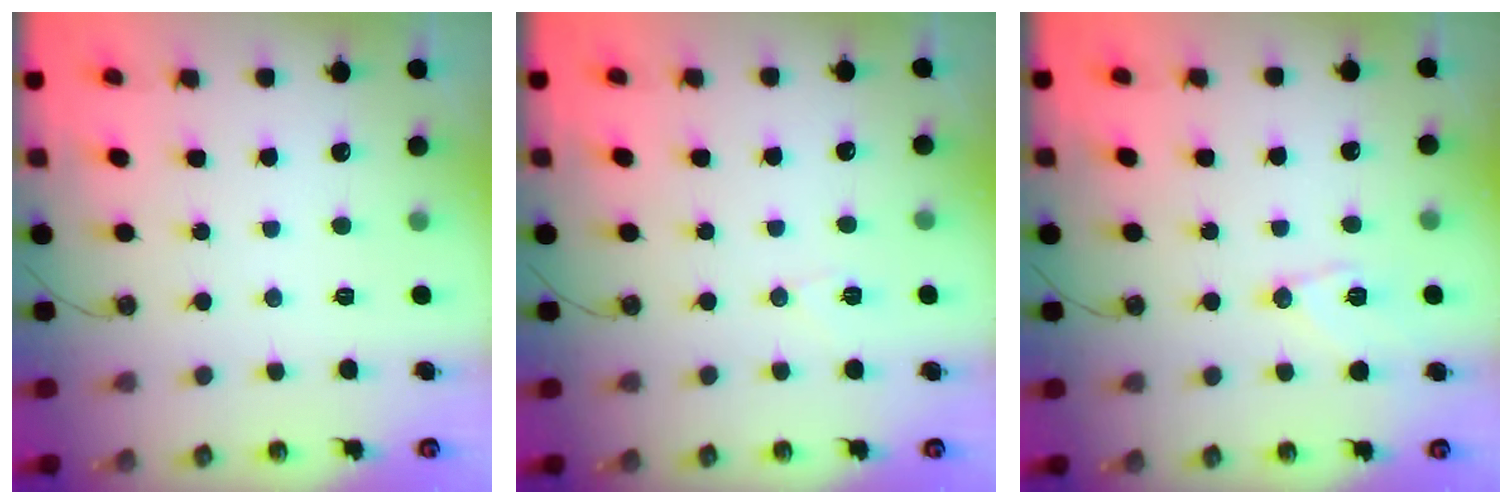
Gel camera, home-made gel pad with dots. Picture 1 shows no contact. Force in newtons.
{"total": 5.8, "press": 5.6, "slide": 1.5}
{"total": 8.7, "press": 8.6, "slide": 1.0}